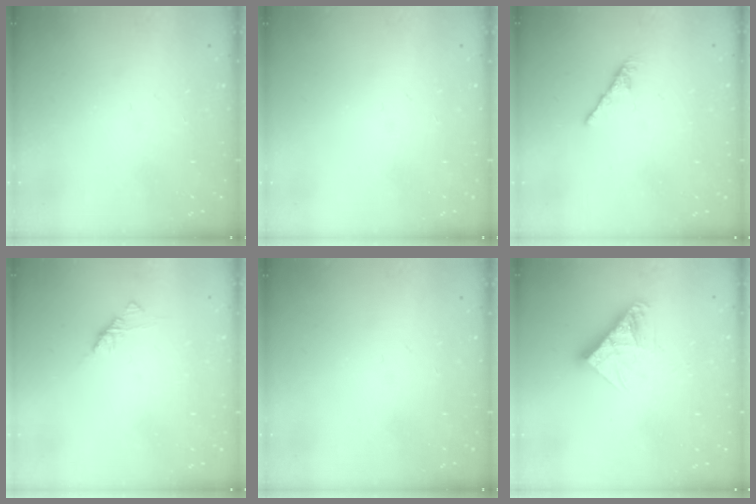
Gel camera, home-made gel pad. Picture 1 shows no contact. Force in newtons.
{"total": 0.0}
{"total": 0.0}
{"total": 1.9, "press": 1.7, "slide": 0.6}
{"total": 0.0}
{"total": 9.8, "press": 9.8, "slide": 0.7}